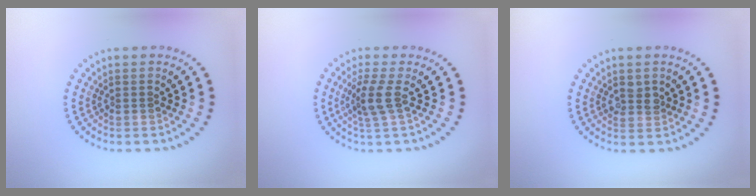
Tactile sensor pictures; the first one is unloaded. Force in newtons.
{"total": 2.5, "press": 1.9, "slide": 1.6}
{"total": 1.7, "press": 1.7, "slide": 0.3}